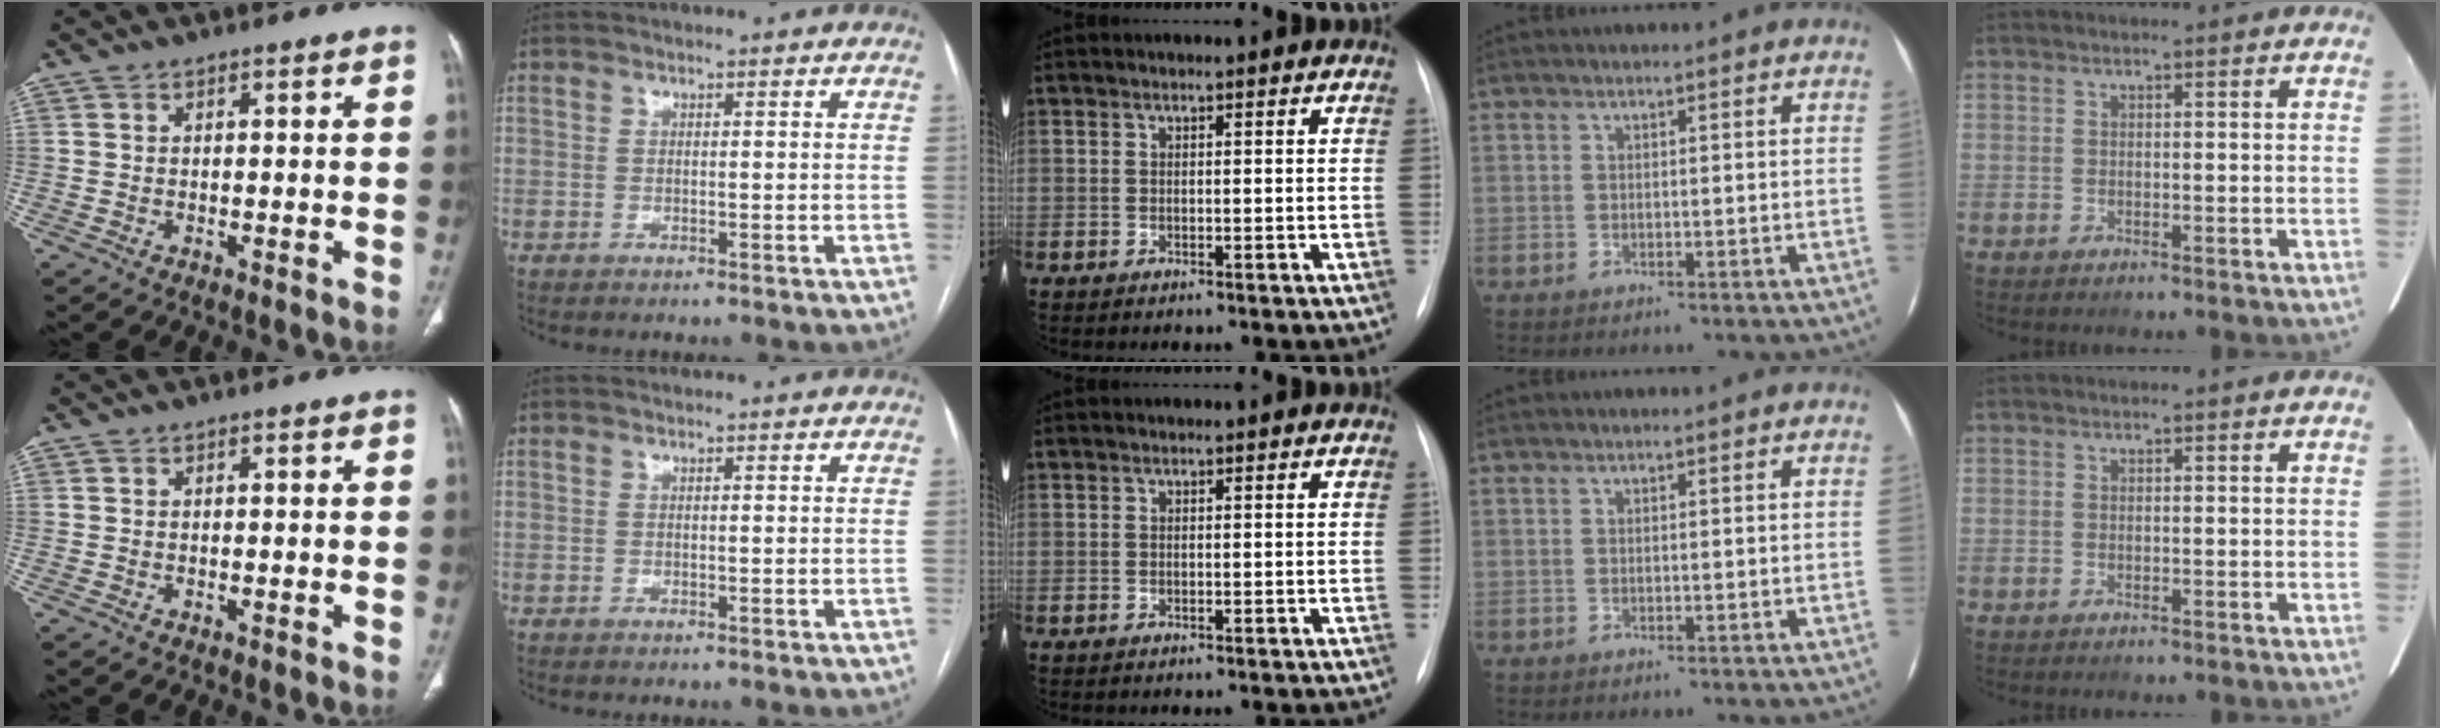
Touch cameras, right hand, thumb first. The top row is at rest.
{}